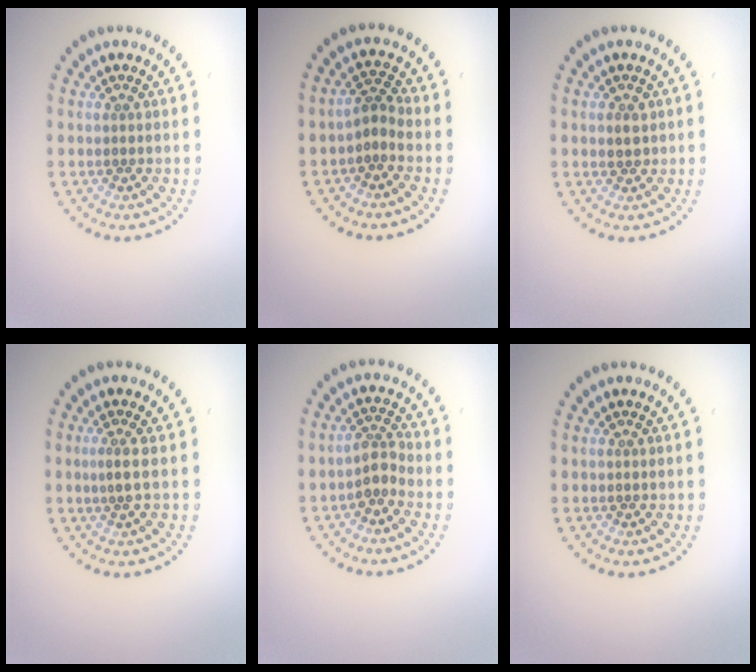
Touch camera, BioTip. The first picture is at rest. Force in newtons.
{"total": 1.7, "press": 1.2, "slide": 1.3}
{"total": 1.3, "press": 1.3, "slide": 0.2}
{"total": 1.2, "press": 0.7, "slide": 1.0}
{"total": 2.1, "press": 1.6, "slide": 1.5}
{"total": 0.0}